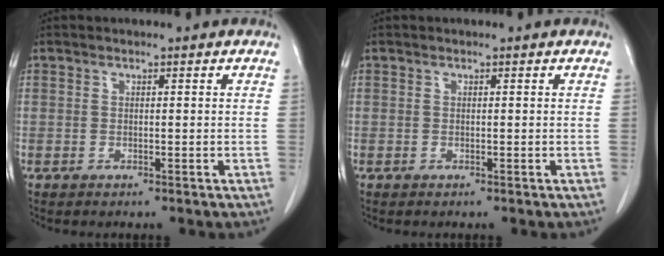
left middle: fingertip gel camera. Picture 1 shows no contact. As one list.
[{"total": 0.0}]